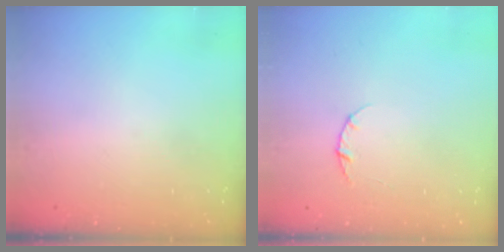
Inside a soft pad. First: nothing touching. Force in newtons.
{"total": 2.8, "press": 2.8, "slide": 0.4}